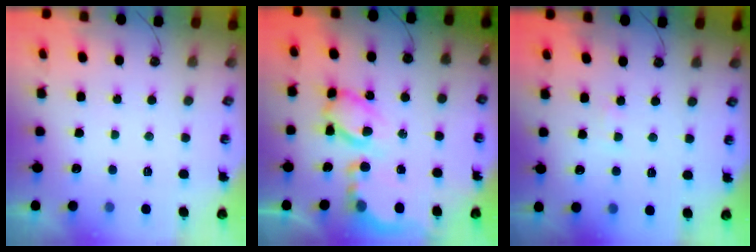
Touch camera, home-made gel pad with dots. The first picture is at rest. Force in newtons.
{"total": 11.7, "press": 11.7, "slide": 0.8}
{"total": 3.0, "press": 2.9, "slide": 0.4}